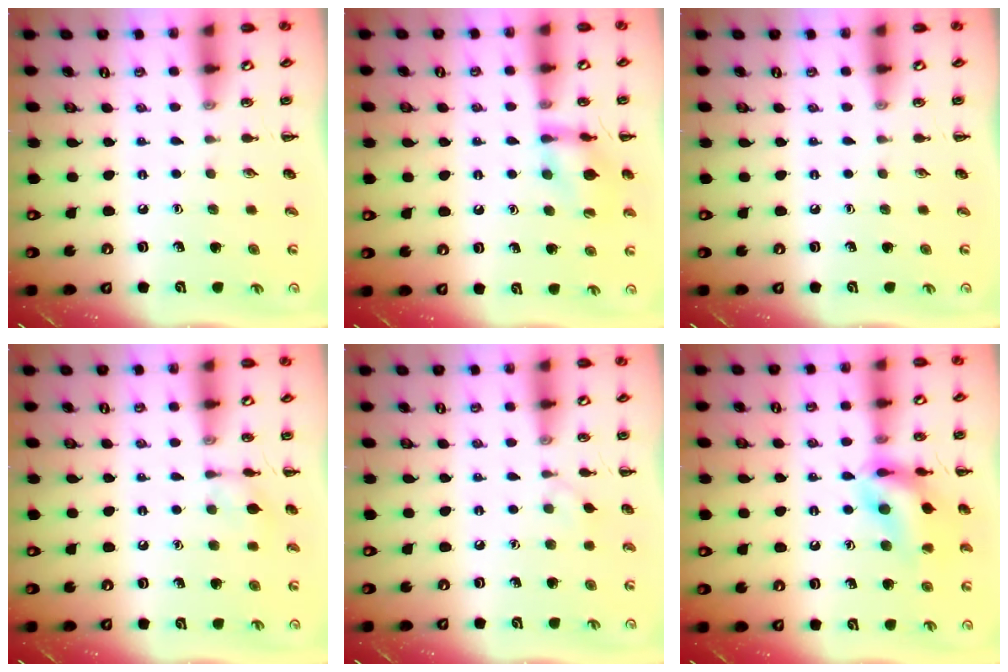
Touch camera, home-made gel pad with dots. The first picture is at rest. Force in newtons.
{"total": 13.7, "press": 13.6, "slide": 2.0}
{"total": 0.0}
{"total": 5.9, "press": 5.8, "slide": 1.2}
{"total": 3.0, "press": 2.8, "slide": 1.2}
{"total": 13.1, "press": 13.0, "slide": 1.8}